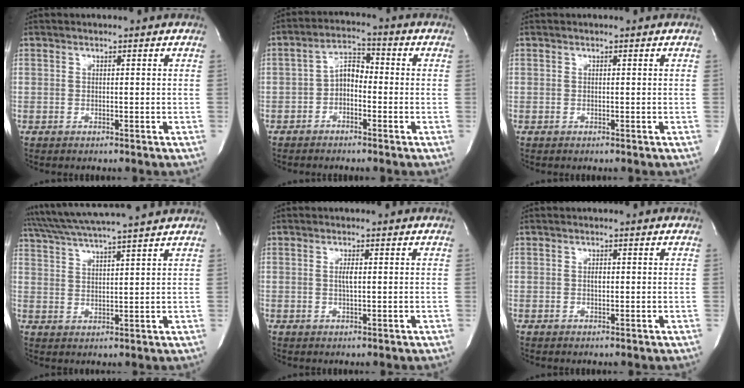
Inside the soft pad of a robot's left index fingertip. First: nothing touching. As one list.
[{"total": 4.4, "force": [-1.3, 2.5, 3.4], "torque": [-0.062, 0.020, -0.031]}, {"total": 0.0}, {"total": 13.0, "force": [11.5, -0.7, 6.0], "torque": [-0.117, 0.025, 0.175]}, {"total": 1.6, "force": [0.1, 0.2, 1.6], "torque": [-0.033, 0.000, 0.004]}, {"total": 0.8, "force": [0.0, 0.4, 0.7], "torque": [-0.013, 0.001, 0.001]}]